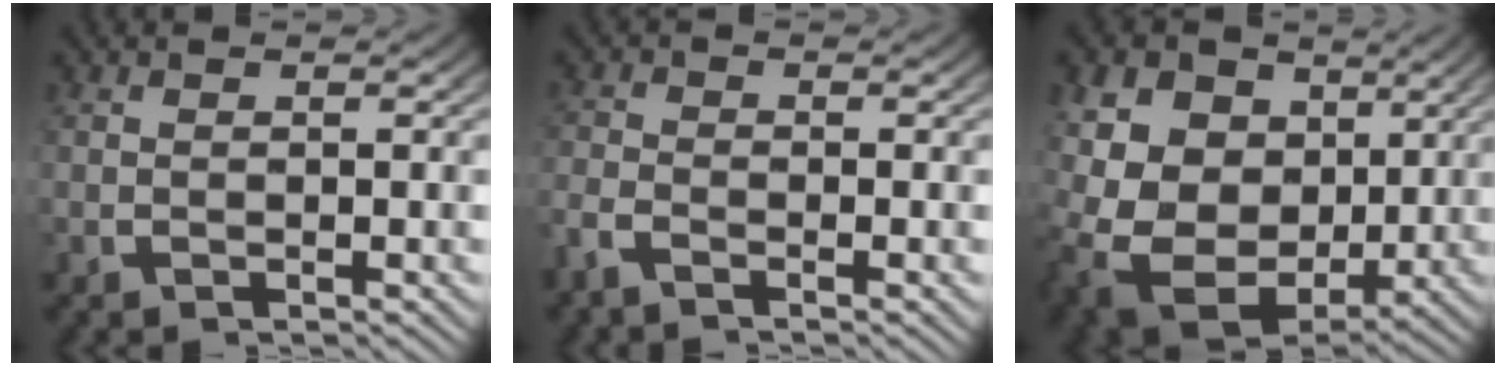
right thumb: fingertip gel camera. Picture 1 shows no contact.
{"total": 2.0, "force": [-1.5, 0.9, 0.9], "torque": [-0.020, 0.000, -0.035]}
{"total": 16.7, "force": [-1.7, 13.1, 10.3], "torque": [-0.263, -0.086, -0.005]}